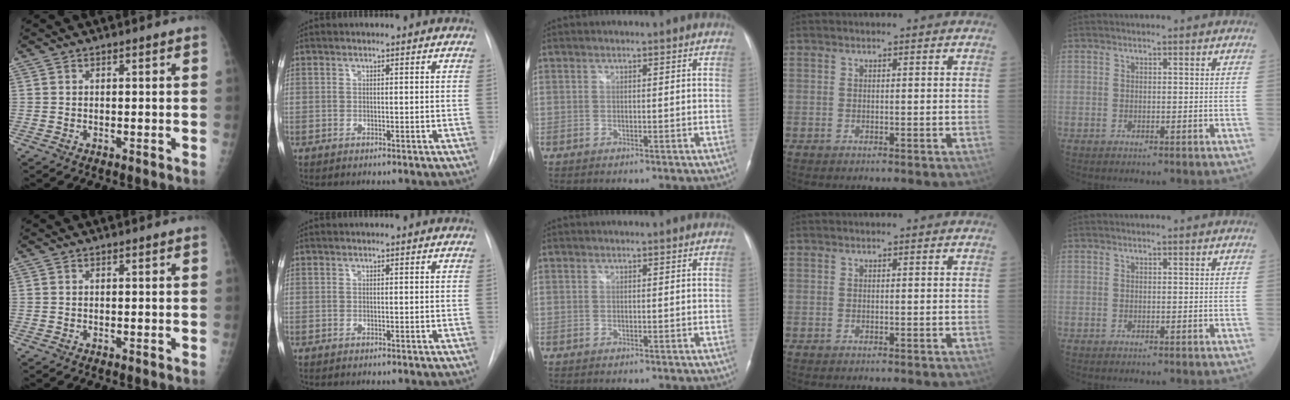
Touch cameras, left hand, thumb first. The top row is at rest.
{}